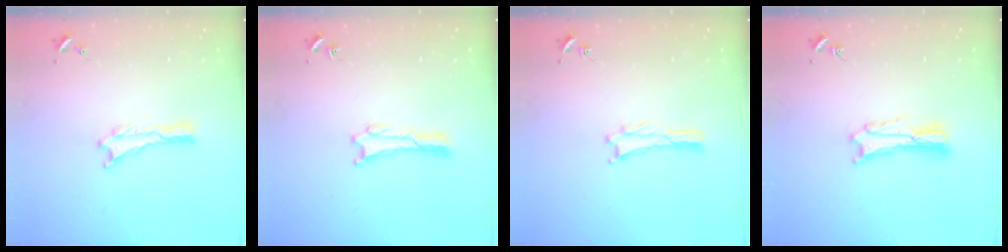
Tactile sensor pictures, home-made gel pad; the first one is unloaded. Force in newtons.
{"total": 0.0}
{"total": 0.0}
{"total": 2.7, "press": 2.7, "slide": 0.3}